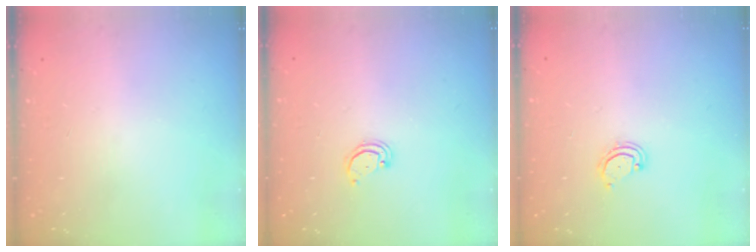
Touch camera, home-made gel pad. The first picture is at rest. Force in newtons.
{"total": 2.2, "press": 2.2, "slide": 0.2}
{"total": 3.3, "press": 3.3, "slide": 0.3}